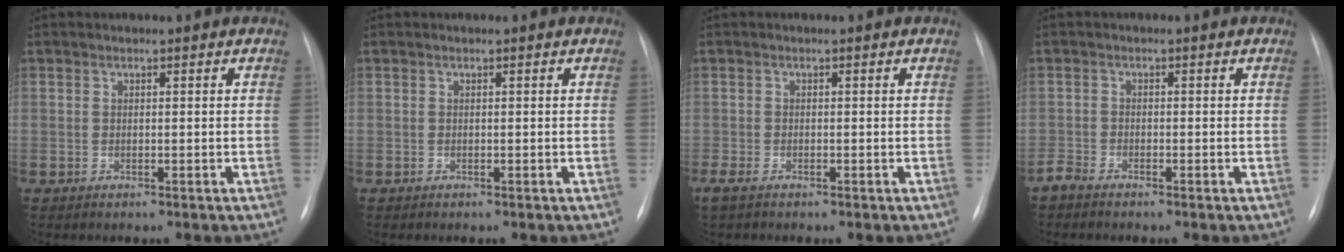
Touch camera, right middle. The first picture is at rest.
{"total": 0.0}
{"total": 2.4, "force": [-1.7, 0.9, 1.4], "torque": [-0.032, -0.007, -0.027]}
{"total": 1.6, "force": [-1.5, 0.1, 0.4], "torque": [-0.012, -0.005, -0.031]}